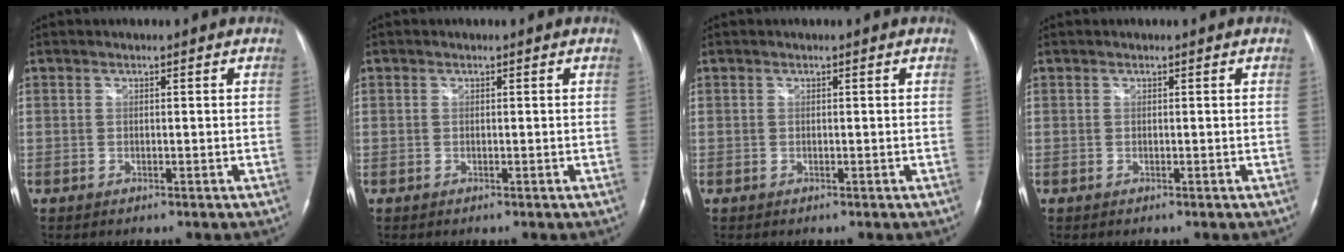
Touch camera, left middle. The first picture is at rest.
{"total": 0.0}
{"total": 0.0}
{"total": 0.0}